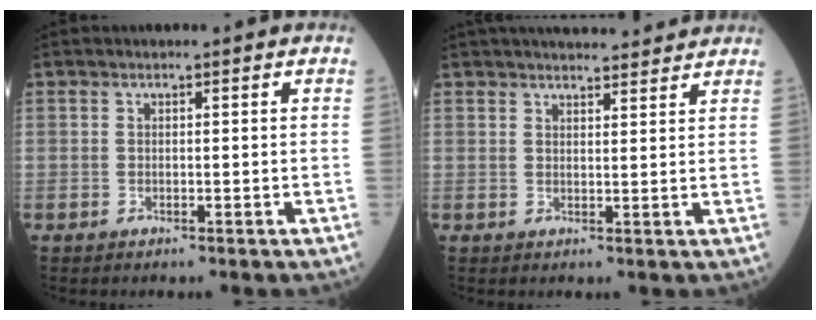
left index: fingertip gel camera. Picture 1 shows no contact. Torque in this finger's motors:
{"motor_torque": [-0.06, -0.84, 0.44, 0.08]}